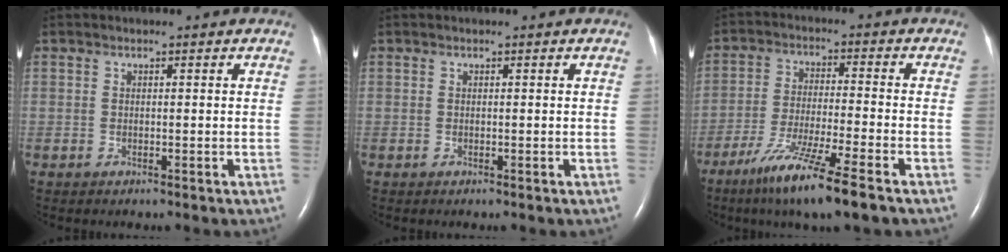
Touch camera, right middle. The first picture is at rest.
{"total": 0.0}
{"total": 11.3, "force": [-7.4, -0.5, 8.5], "torque": [-0.165, -0.038, -0.135]}